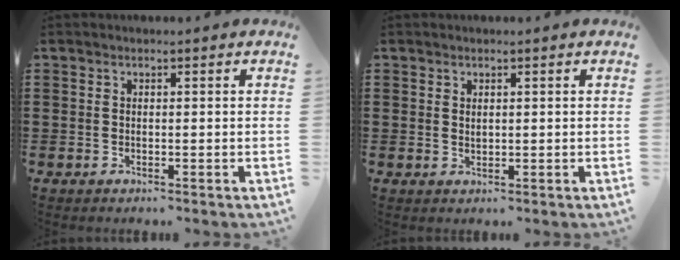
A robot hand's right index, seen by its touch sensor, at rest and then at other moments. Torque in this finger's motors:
{"motor_torque": [-0.90, 1.25, -0.05, -0.02]}